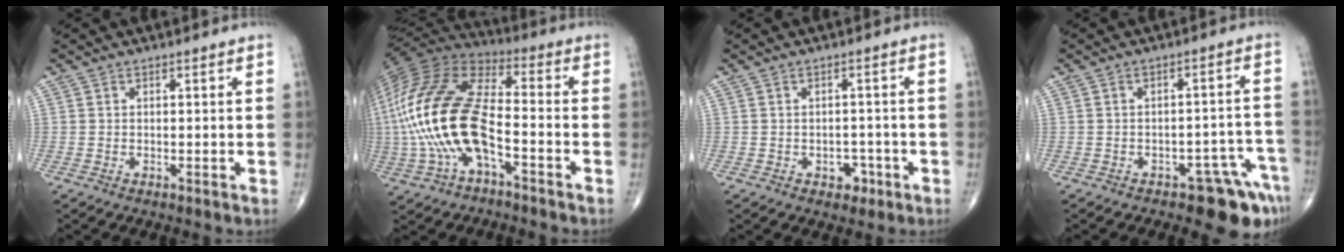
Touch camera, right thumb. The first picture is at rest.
{"total": 22.0, "force": [-4.6, 10.0, 19.0], "torque": [-0.411, 0.031, -0.086]}
{"total": 3.1, "force": [-1.3, 2.3, 1.5], "torque": [0.000, 0.007, -0.016]}
{"total": 9.0, "force": [-5.8, 3.9, 5.6], "torque": [-0.036, 0.046, -0.070]}